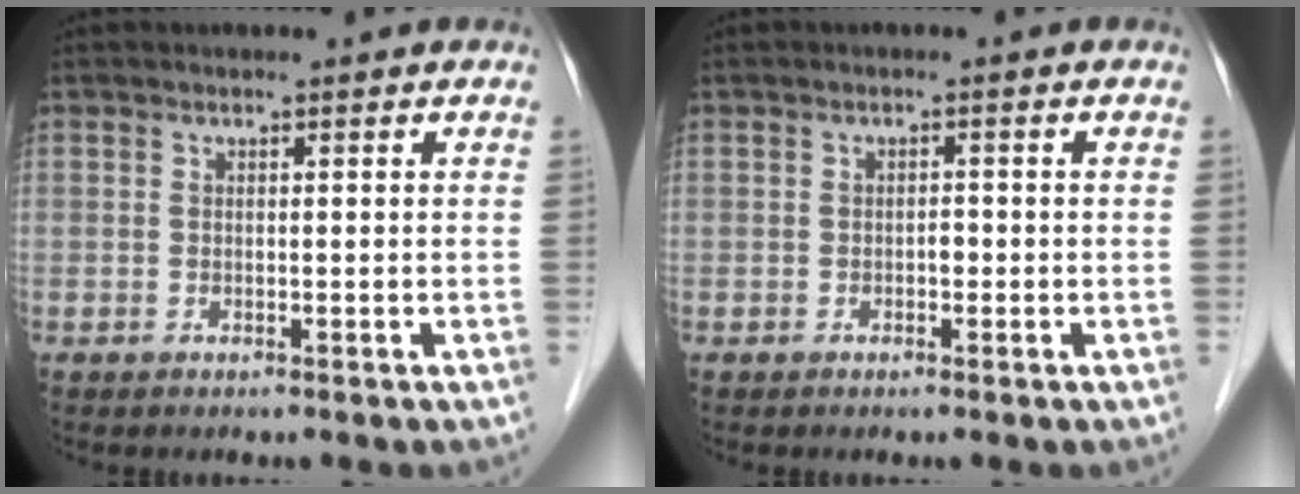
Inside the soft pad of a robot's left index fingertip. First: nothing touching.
{"total": 0.9, "force": [-0.4, 0.5, 0.7], "torque": [-0.008, 0.003, -0.007]}